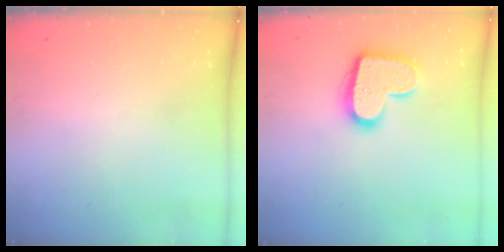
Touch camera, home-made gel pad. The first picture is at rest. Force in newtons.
{"total": 15.5, "press": 15.4, "slide": 1.0}